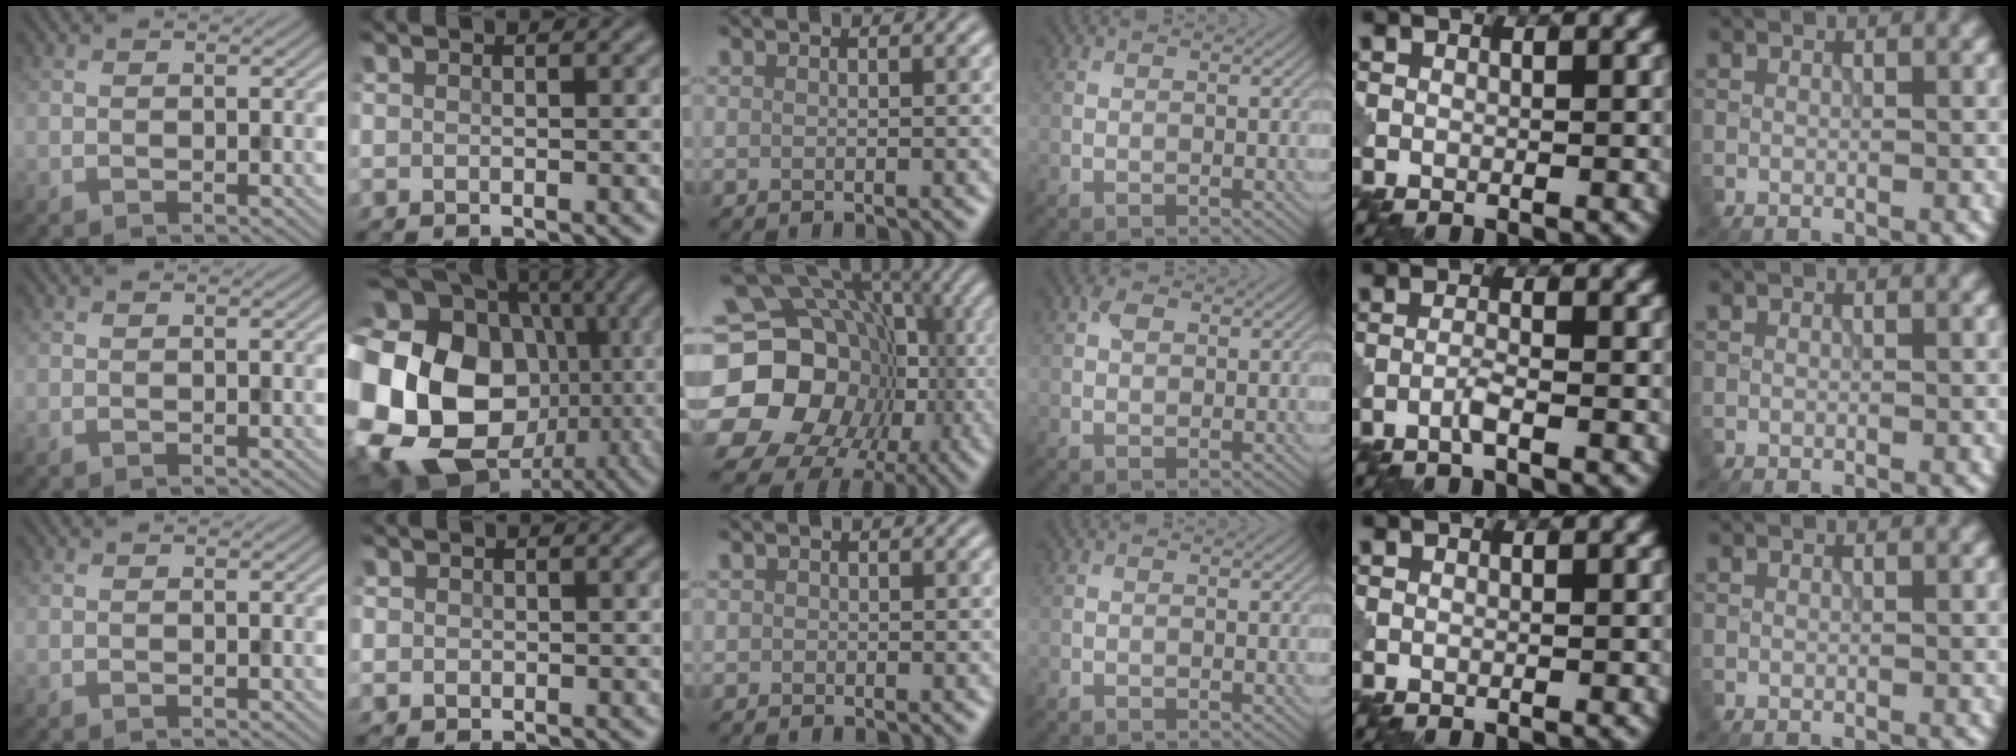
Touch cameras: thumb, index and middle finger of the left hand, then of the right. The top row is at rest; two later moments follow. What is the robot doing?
{"motion": "assemble", "object": "puzzle pieces"}